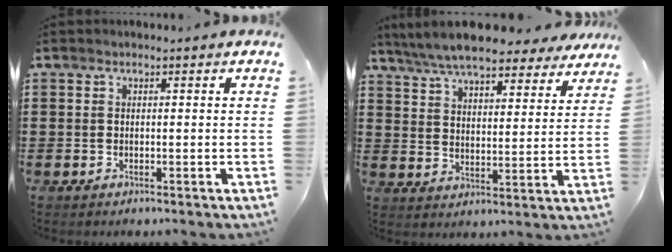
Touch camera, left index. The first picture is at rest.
{"total": 7.9, "force": [7.4, 0.8, 2.8], "torque": [-0.085, -0.027, 0.134]}